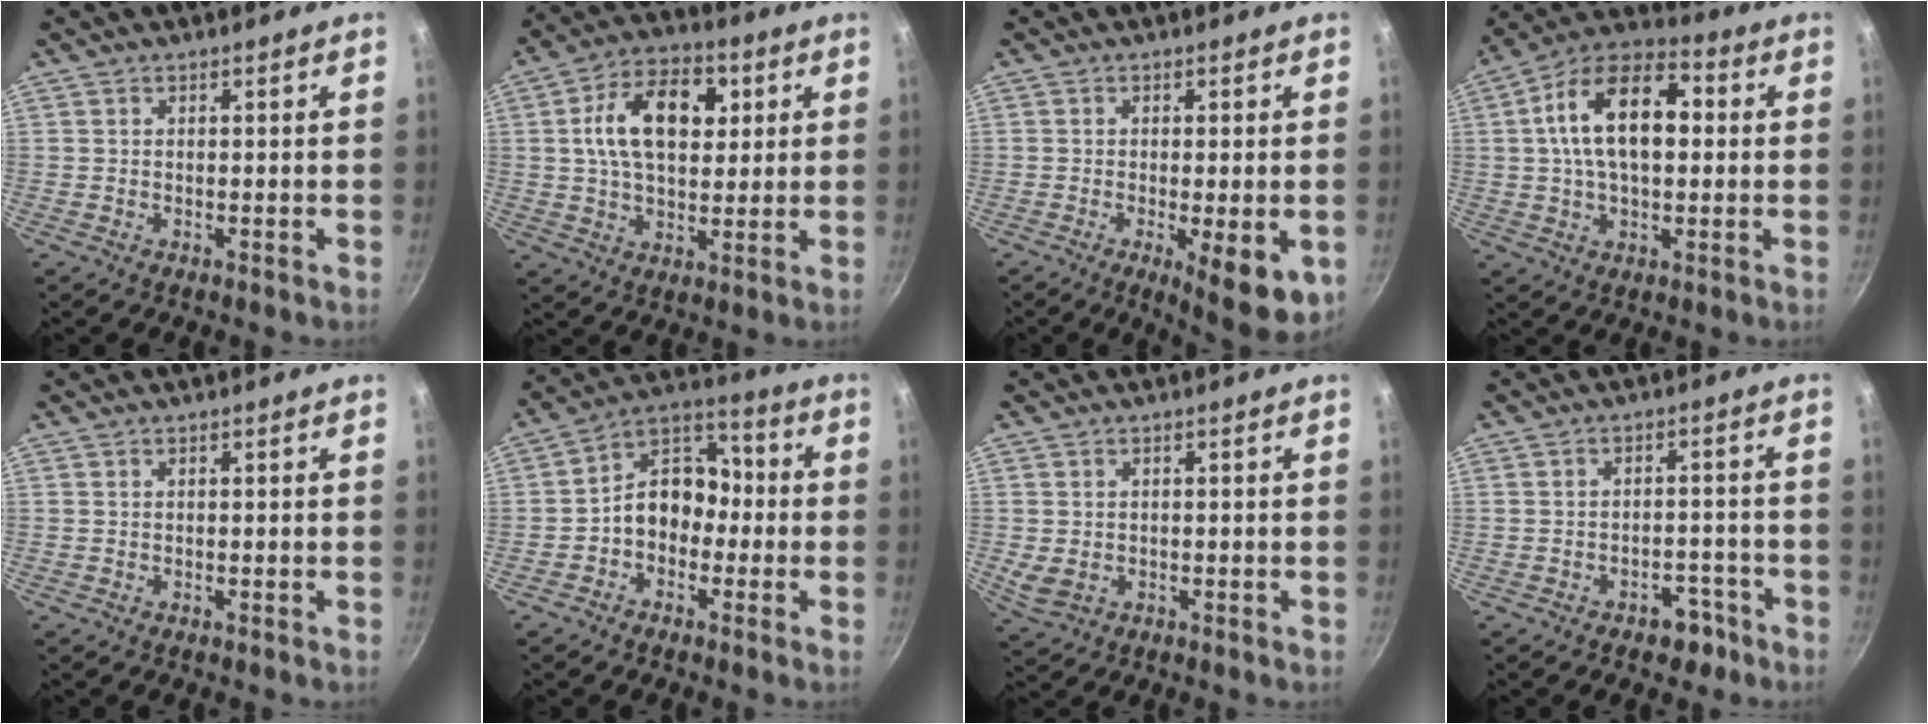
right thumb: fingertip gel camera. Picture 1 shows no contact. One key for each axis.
{"total": 15.1, "fx": 3.4, "fy": 9.2, "fz": 11.6, "tx": -0.176, "ty": 0.007, "tz": 0.053}
{"total": 10.1, "fx": -3.2, "fy": 3.0, "fz": 9.1, "tx": -0.122, "ty": -0.019, "tz": -0.039}
{"total": 17.2, "fx": 2.4, "fy": 9.7, "fz": 14.0, "tx": -0.234, "ty": 0.029, "tz": 0.032}
{"total": 0.0}
{"total": 11.4, "fx": -1.8, "fy": 8.5, "fz": 7.4, "tx": -0.089, "ty": 0.047, "tz": -0.047}
{"total": 3.2, "fx": -0.3, "fy": 2.5, "fz": 2.0, "tx": -0.044, "ty": -0.001, "tz": 0.003}
{"total": 4.7, "fx": -3.1, "fy": 2.9, "fz": 2.0, "tx": -0.011, "ty": 0.032, "tz": -0.040}